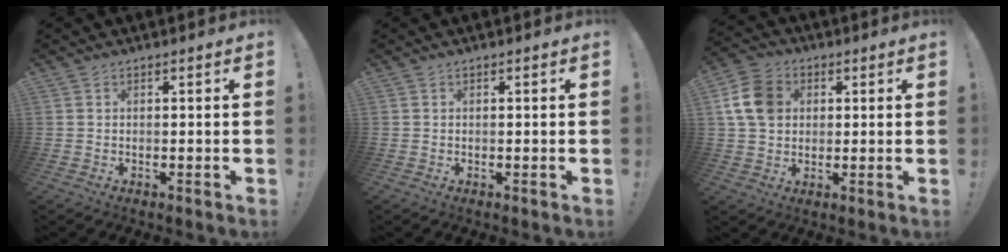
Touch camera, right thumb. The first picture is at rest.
{"total": 0.0}
{"total": 11.9, "force": [2.7, 9.4, 6.8], "torque": [-0.119, 0.005, 0.058]}